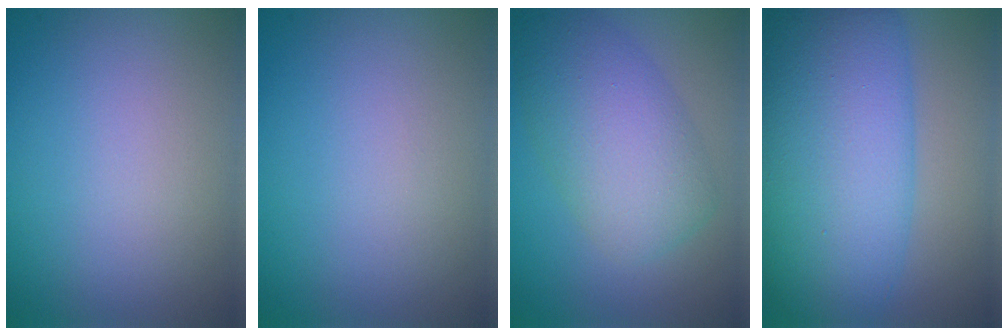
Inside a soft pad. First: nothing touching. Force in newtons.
{"total": 0.0}
{"total": 6.9, "press": 6.9, "slide": 0.4}
{"total": 11.8, "press": 11.8, "slide": 0.2}